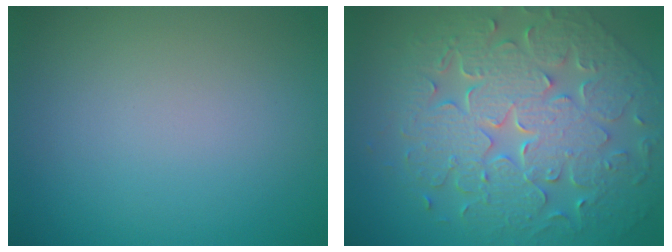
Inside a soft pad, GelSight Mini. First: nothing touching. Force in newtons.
{"total": 9.8, "press": 7.0, "slide": 6.8}